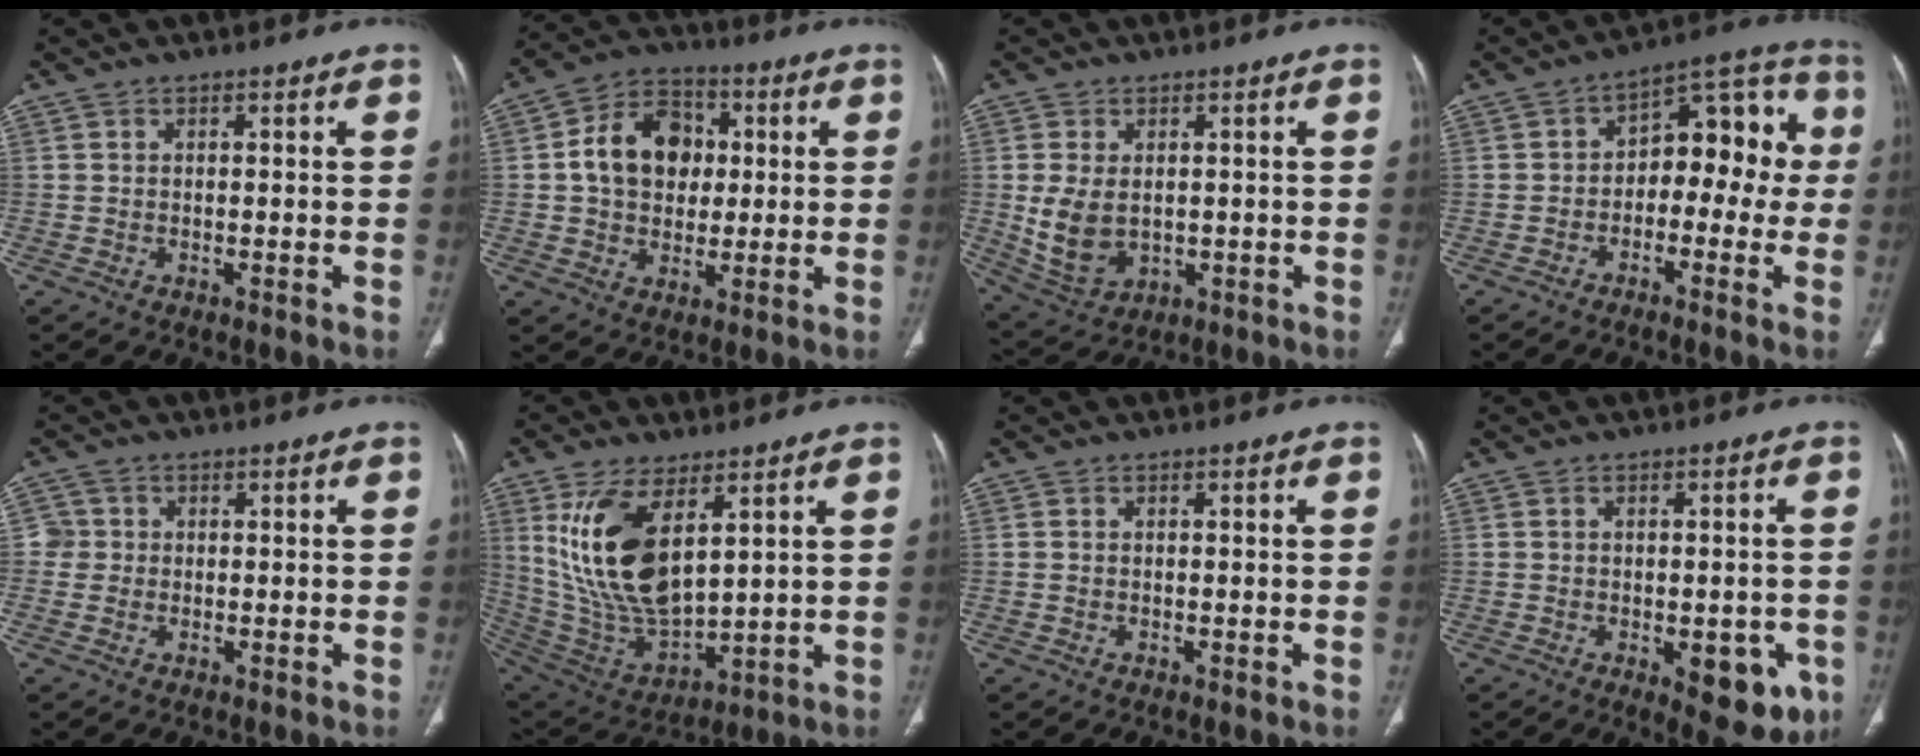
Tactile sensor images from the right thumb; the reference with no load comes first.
{"total": 13.1, "force": [1.6, 10.2, 8.1], "torque": [-0.103, 0.014, 0.021]}
{"total": 8.9, "force": [0.1, 6.1, 6.5], "torque": [-0.121, -0.011, 0.021]}
{"total": 15.1, "force": [-0.9, 9.2, 12.0], "torque": [-0.099, 0.058, -0.030]}
{"total": 2.4, "force": [0.1, 2.4, 0.2], "torque": [0.015, 0.007, -0.003]}
{"total": 17.9, "force": [6.7, 8.2, 14.4], "torque": [-0.271, -0.028, 0.149]}
{"total": 0.0}
{"total": 10.2, "force": [-3.7, 5.0, 8.1], "torque": [-0.068, 0.003, -0.035]}